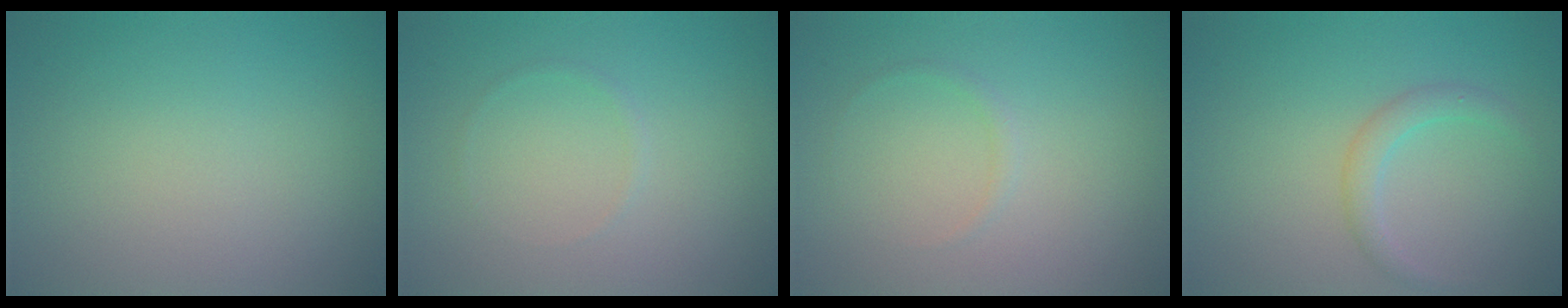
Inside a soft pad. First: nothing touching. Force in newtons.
{"total": 0.5, "press": 0.5, "slide": 0.1}
{"total": 0.6, "press": 0.6, "slide": 0.1}
{"total": 1.7, "press": 1.7, "slide": 0.0}